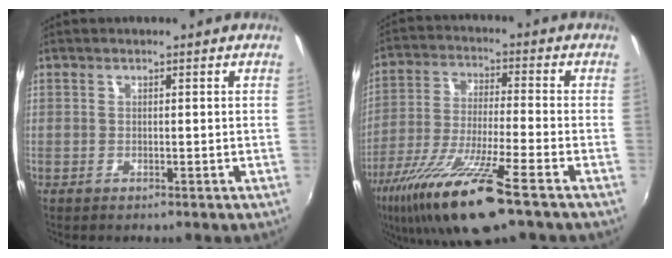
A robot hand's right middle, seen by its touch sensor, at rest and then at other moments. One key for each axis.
{"total": 16.2, "fx": -10.5, "fy": 1.2, "fz": 12.3, "tx": -0.252, "ty": -0.039, "tz": -0.193}